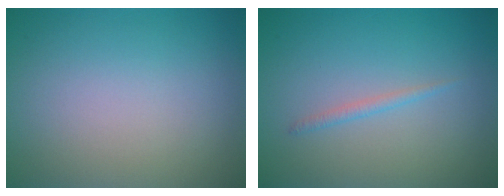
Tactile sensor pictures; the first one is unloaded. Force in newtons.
{"total": 0.9, "press": 0.9, "slide": 0.1}